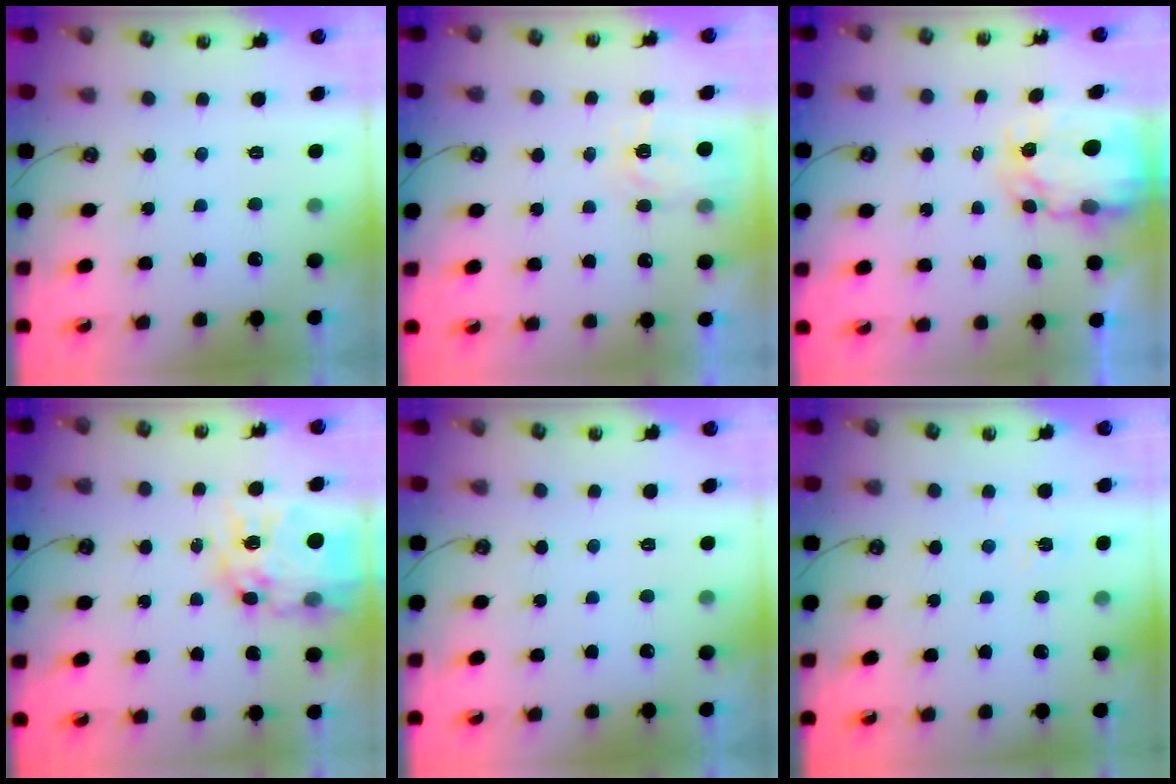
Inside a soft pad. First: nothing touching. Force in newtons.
{"total": 3.6, "press": 3.5, "slide": 0.6}
{"total": 5.6, "press": 5.6, "slide": 0.5}
{"total": 15.0, "press": 14.9, "slide": 1.5}
{"total": 0.0}
{"total": 3.9, "press": 3.9, "slide": 0.4}